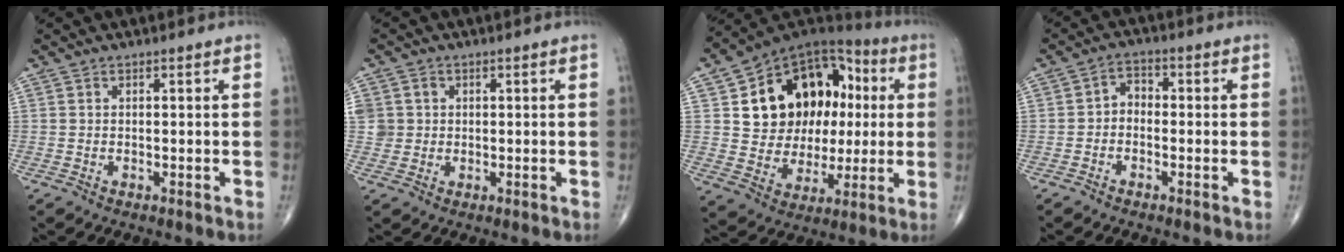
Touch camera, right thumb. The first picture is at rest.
{"total": 4.6, "force": [0.8, 4.4, 1.1], "torque": [-0.006, 0.008, 0.021]}
{"total": 21.6, "force": [3.9, 16.0, 14.0], "torque": [-0.165, 0.027, 0.073]}
{"total": 3.2, "force": [-0.8, 2.5, 1.9], "torque": [-0.016, 0.021, -0.029]}